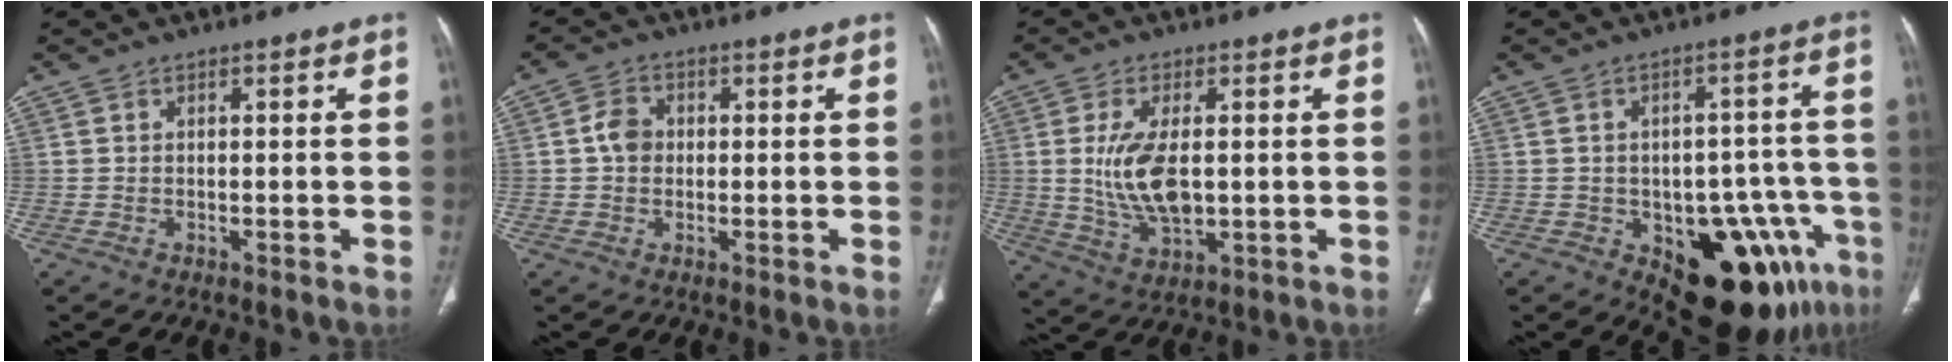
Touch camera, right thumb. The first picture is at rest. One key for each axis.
{"total": 4.1, "fx": 0.2, "fy": 3.4, "fz": 2.3, "tx": -0.034, "ty": 0.009, "tz": -0.002}
{"total": 10.6, "fx": 0.5, "fy": 5.2, "fz": 9.2, "tx": -0.183, "ty": -0.013, "tz": 0.021}
{"total": 17.1, "fx": -8.2, "fy": 8.6, "fz": 12.4, "tx": -0.088, "ty": 0.042, "tz": -0.094}